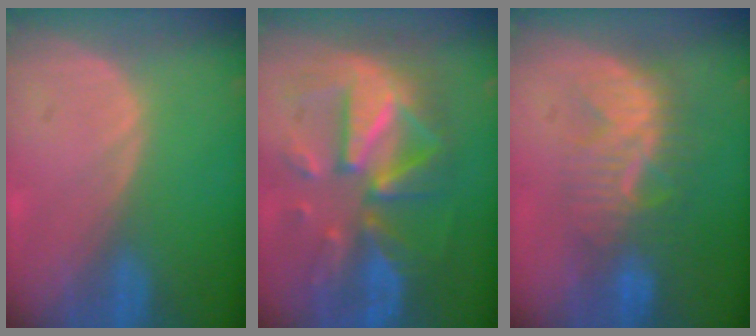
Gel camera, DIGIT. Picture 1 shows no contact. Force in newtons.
{"total": 12.4, "press": 12.4, "slide": 1.2}
{"total": 8.3, "press": 8.0, "slide": 2.2}